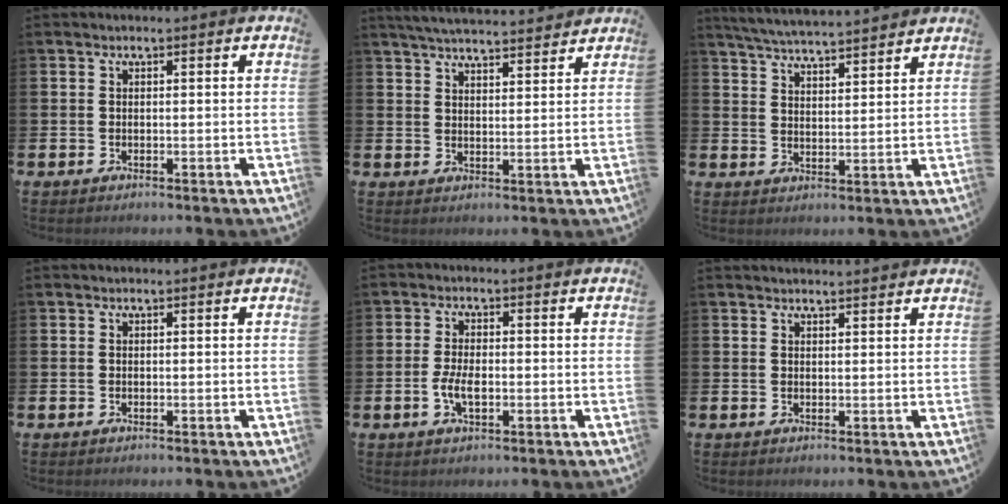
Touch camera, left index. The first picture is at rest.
{"total": 5.1, "force": [5.0, 0.3, 0.8], "torque": [-0.023, -0.029, 0.088]}
{"total": 5.4, "force": [5.3, -0.1, 0.7], "torque": [-0.032, -0.035, 0.094]}
{"total": 0.0}
{"total": 3.4, "force": [-0.8, 1.6, 2.9], "torque": [-0.052, -0.002, -0.018]}
{"total": 1.5, "force": [1.5, 0.0, 0.1], "torque": [0.010, -0.010, 0.024]}